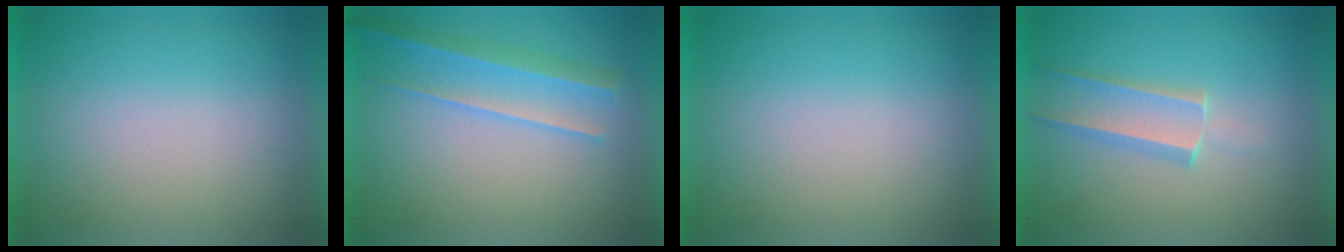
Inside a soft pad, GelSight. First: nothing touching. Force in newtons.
{"total": 2.2}
{"total": 0.0}
{"total": 2.0}